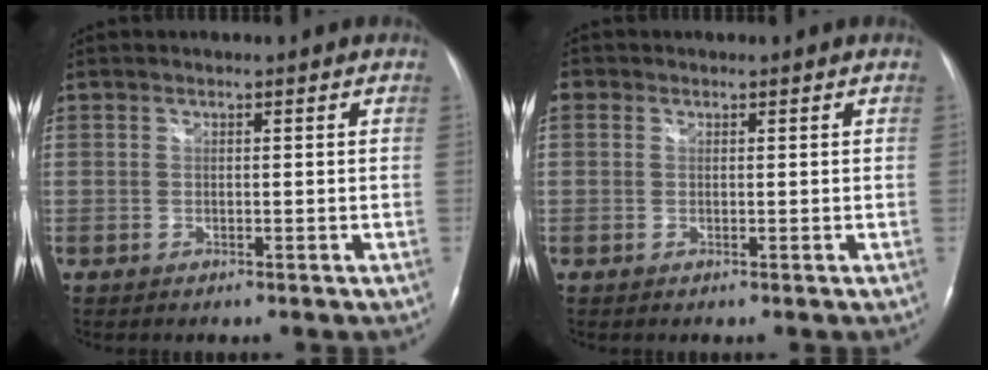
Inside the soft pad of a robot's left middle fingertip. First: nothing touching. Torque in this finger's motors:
{"motor_torque": [0.24, -0.26, 0.25, 0.08]}